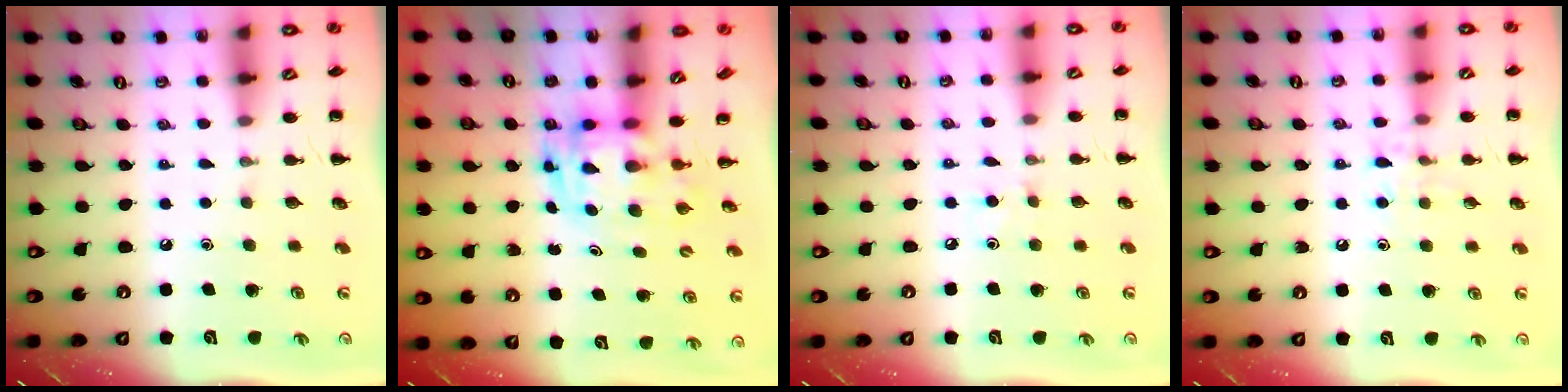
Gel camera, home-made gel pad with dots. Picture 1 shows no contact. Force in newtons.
{"total": 3.0, "press": 3.0, "slide": 0.6}
{"total": 4.2, "press": 4.0, "slide": 1.1}
{"total": 7.4, "press": 7.2, "slide": 1.7}